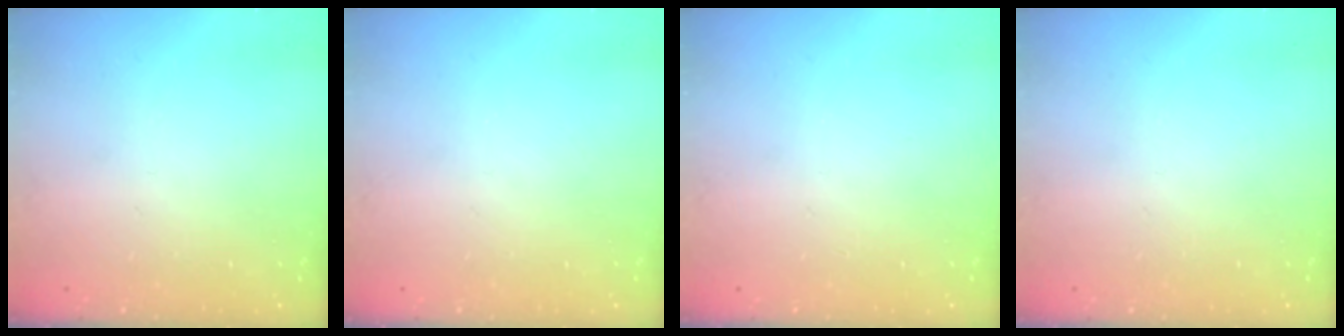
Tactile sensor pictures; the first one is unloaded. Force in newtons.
{"total": 0.0}
{"total": 0.0}
{"total": 0.0}